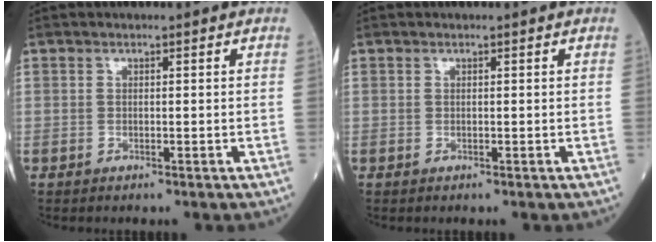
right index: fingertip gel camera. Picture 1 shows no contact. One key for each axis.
{"total": 0.0}